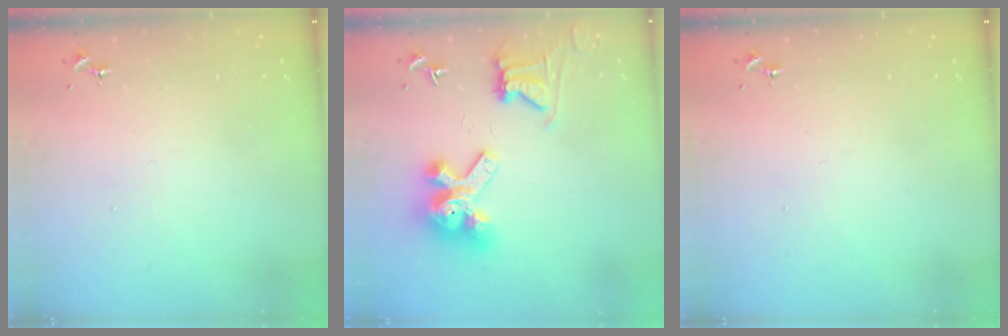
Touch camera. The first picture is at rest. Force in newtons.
{"total": 13.5, "press": 13.4, "slide": 1.7}
{"total": 0.0}